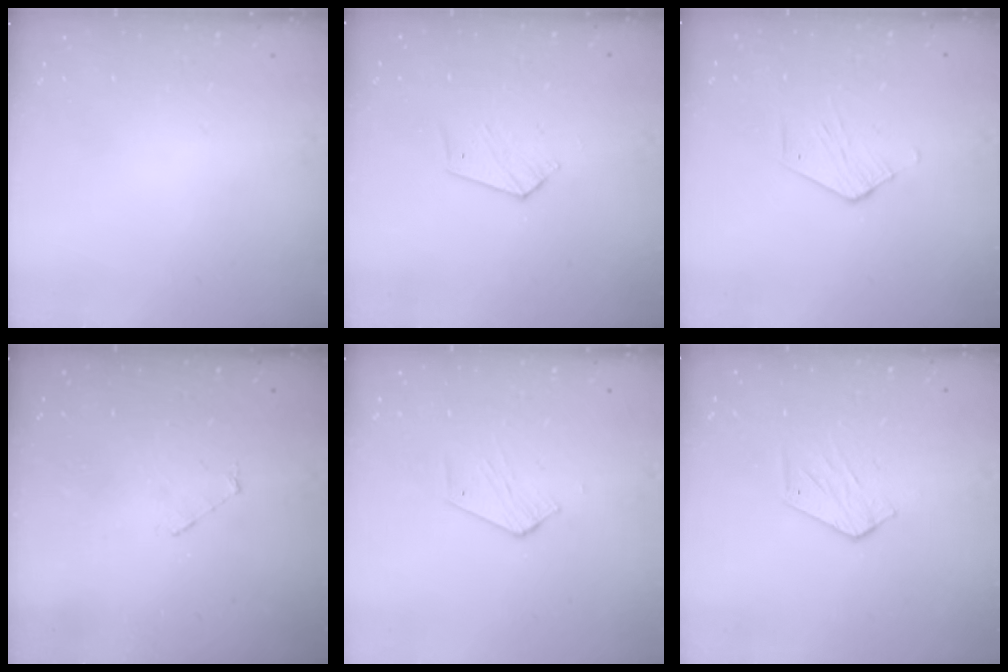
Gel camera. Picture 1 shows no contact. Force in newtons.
{"total": 4.7, "press": 4.7, "slide": 0.4}
{"total": 2.5, "press": 2.5, "slide": 0.2}
{"total": 3.6, "press": 3.6, "slide": 0.3}
{"total": 2.8, "press": 2.8, "slide": 0.4}
{"total": 4.4, "press": 4.4, "slide": 0.3}